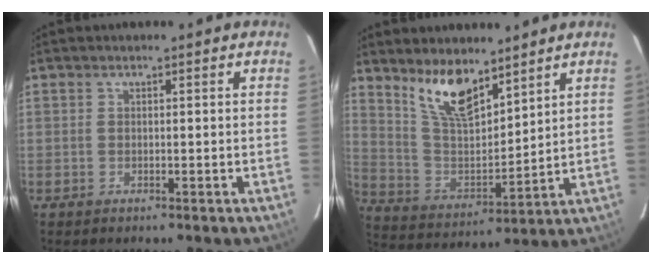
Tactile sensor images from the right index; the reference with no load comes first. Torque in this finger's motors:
{"motor_torque": [0.34, 0.35, 0.41, 0.11]}